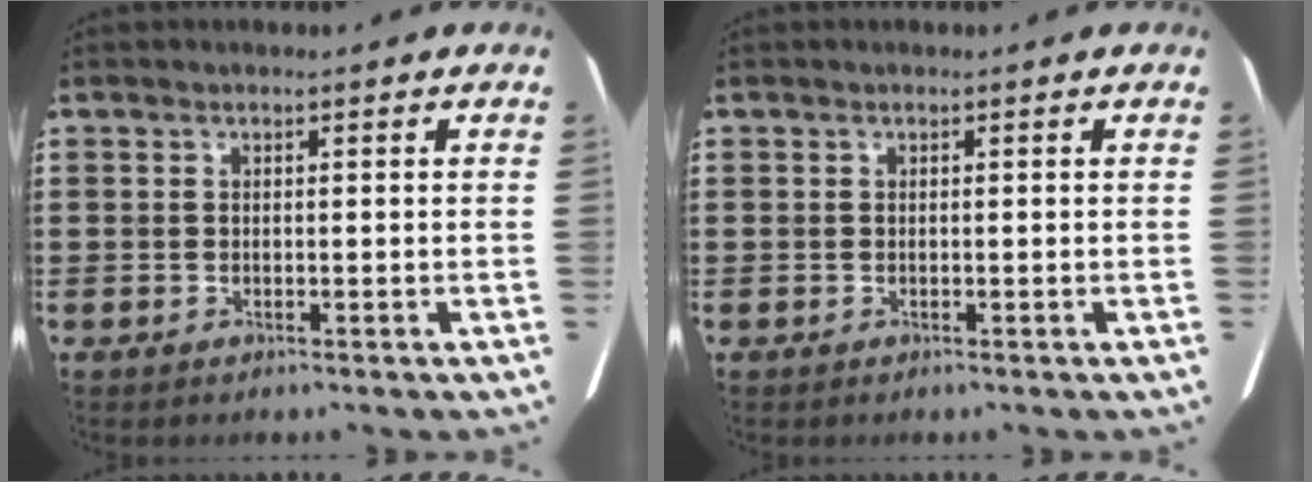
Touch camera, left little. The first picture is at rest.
{"total": 0.0}